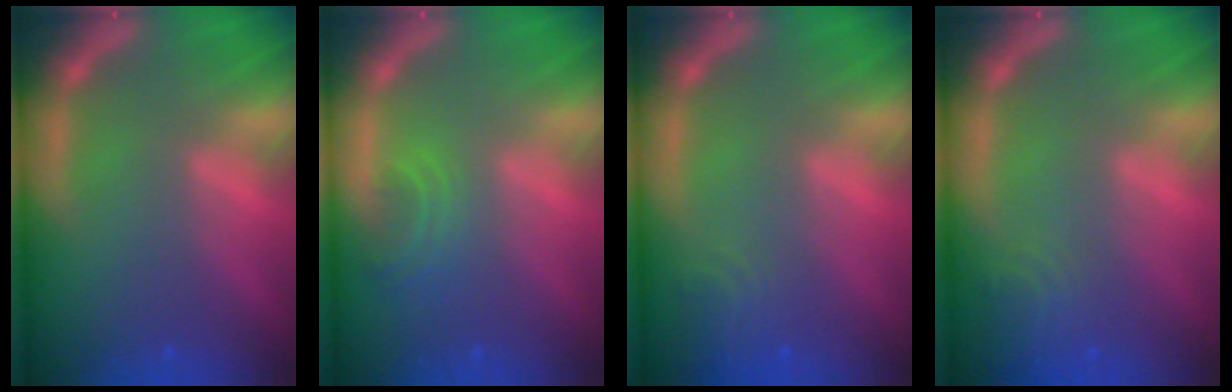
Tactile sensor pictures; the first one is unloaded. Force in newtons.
{"total": 2.4}
{"total": 2.4}
{"total": 2.9}